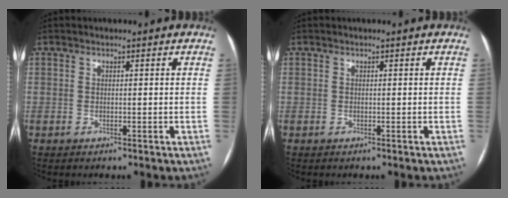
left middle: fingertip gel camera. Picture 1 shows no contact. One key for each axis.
{"total": 0.0}